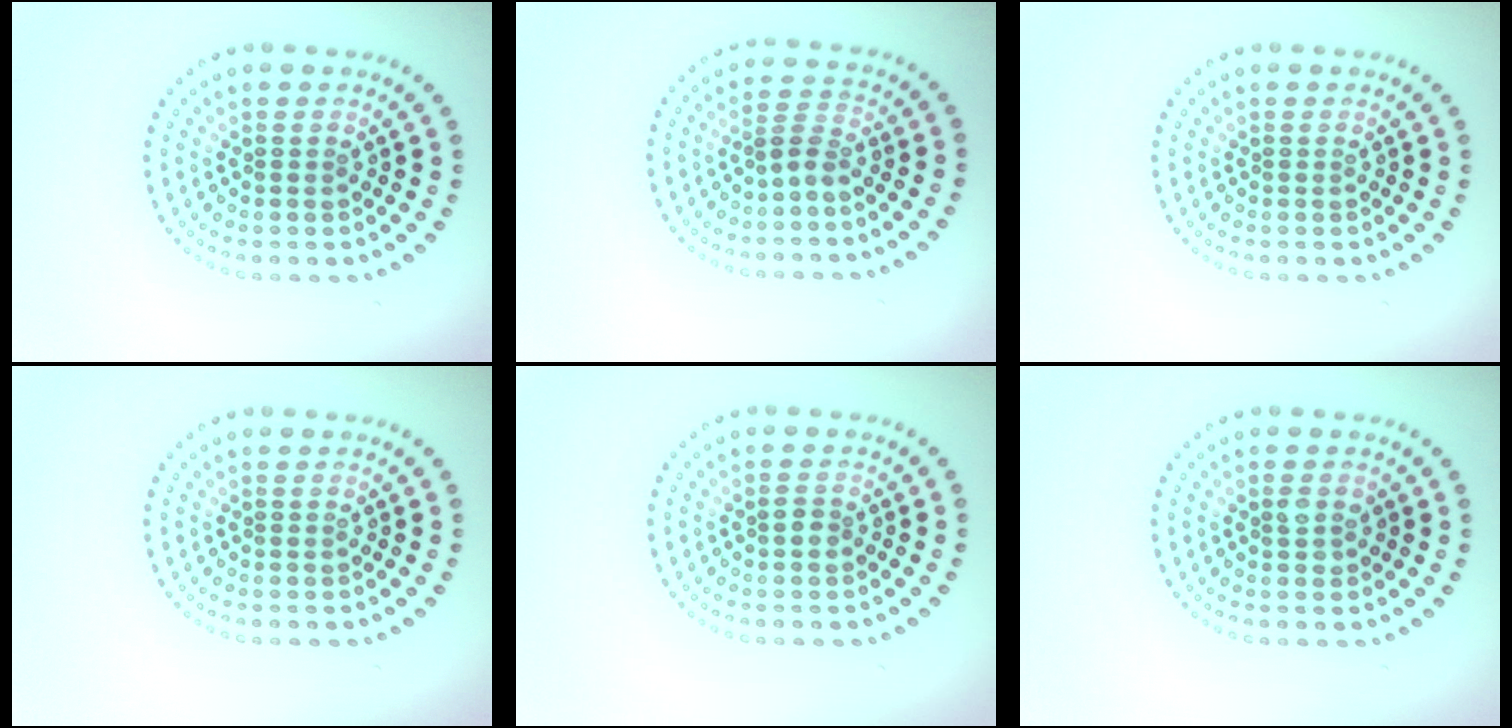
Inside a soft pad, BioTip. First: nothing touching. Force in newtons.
{"total": 1.8, "press": 1.4, "slide": 1.2}
{"total": 0.0}
{"total": 0.0}
{"total": 1.0, "press": 1.0, "slide": 0.2}
{"total": 1.2, "press": 1.2, "slide": 0.3}